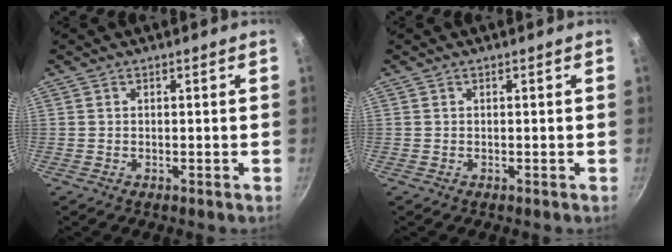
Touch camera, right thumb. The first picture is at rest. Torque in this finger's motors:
{"motor_torque": [-0.03, -0.12, 0.13, -0.05, 0.01]}